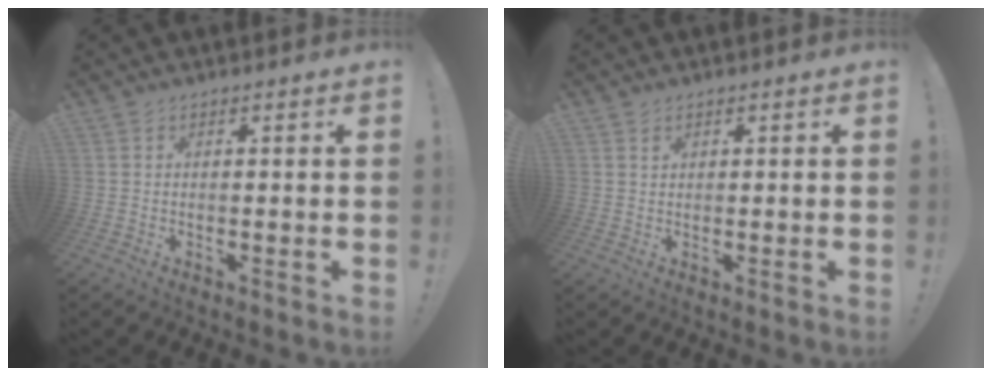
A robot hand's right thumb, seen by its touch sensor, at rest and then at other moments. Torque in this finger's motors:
{"motor_torque": [-0.05, 0.08, -0.16, 0.22, 0.05]}